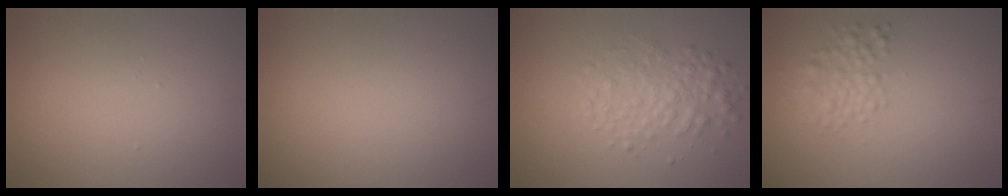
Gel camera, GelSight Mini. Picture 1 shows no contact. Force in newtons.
{"total": 0.0}
{"total": 3.0, "press": 3.0, "slide": 0.0}
{"total": 2.3, "press": 2.3, "slide": 0.1}